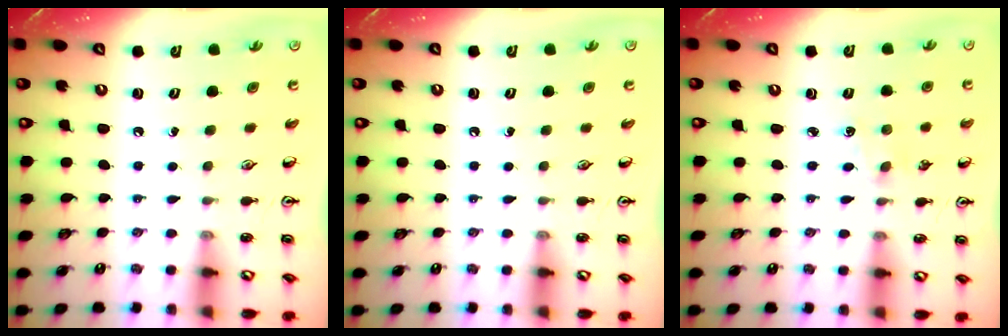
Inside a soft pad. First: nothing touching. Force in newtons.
{"total": 0.0}
{"total": 1.5, "press": 1.5, "slide": 0.3}